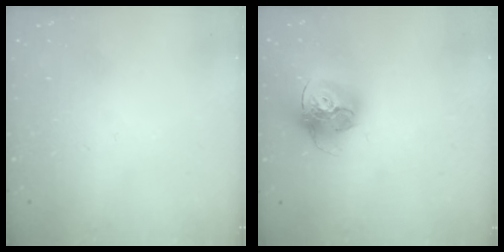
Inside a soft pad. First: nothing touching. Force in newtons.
{"total": 16.2, "press": 16.1, "slide": 1.6}